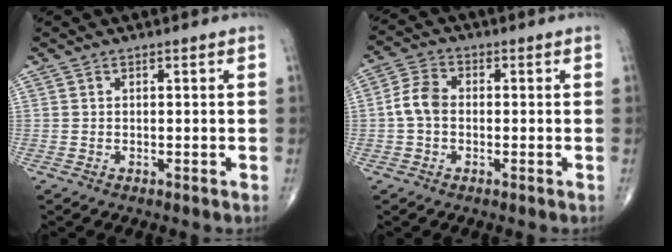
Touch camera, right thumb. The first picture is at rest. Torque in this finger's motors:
{"motor_torque": [-0.13, 0.42, 0.82, 0.08, 0.04]}